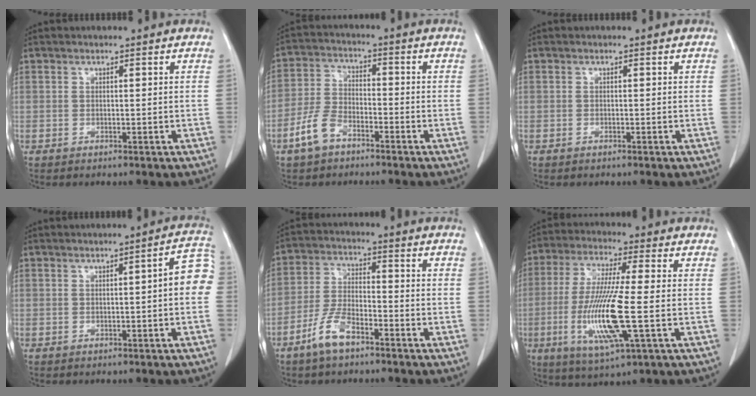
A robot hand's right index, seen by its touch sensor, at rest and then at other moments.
{"total": 6.7, "force": [-4.2, 3.6, 3.8], "torque": [-0.098, 0.006, -0.085]}
{"total": 0.0}
{"total": 5.4, "force": [-0.1, 1.0, 5.3], "torque": [-0.057, 0.018, -0.008]}
{"total": 7.0, "force": [-4.7, 2.5, 4.6], "torque": [-0.106, 0.000, -0.094]}
{"total": 13.8, "force": [-2.9, 0.9, 13.4], "torque": [-0.279, -0.021, -0.056]}